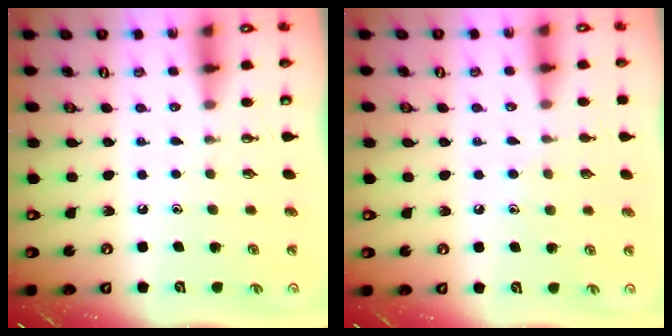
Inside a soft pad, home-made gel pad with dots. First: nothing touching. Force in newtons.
{"total": 7.7, "press": 7.7, "slide": 0.7}